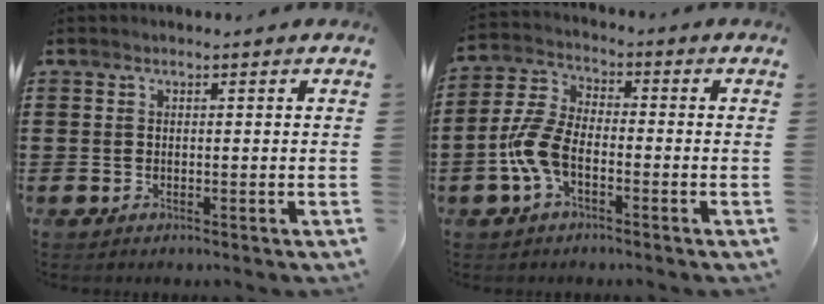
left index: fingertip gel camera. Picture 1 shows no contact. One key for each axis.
{"total": 7.1, "fx": -2.7, "fy": 3.7, "fz": 5.5, "tx": -0.148, "ty": -0.001, "tz": -0.060}